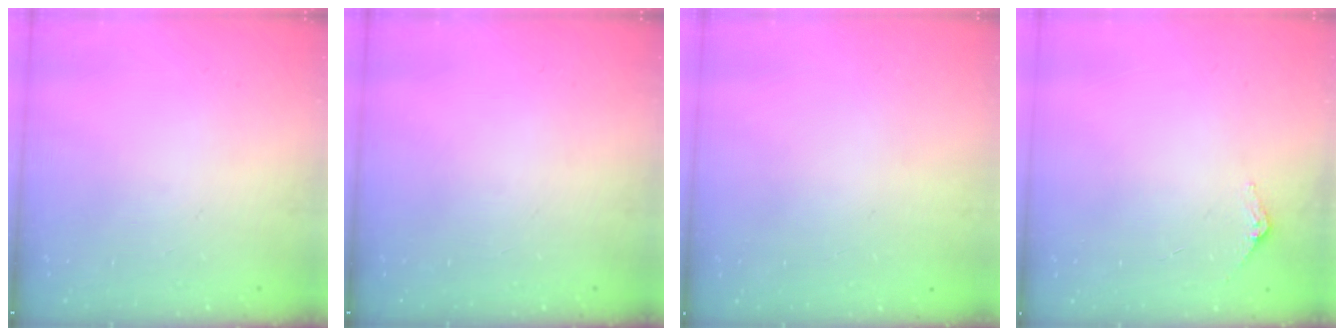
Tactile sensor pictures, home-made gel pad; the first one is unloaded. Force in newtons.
{"total": 0.0}
{"total": 0.7, "press": 0.3, "slide": 0.7}
{"total": 2.9, "press": 2.9, "slide": 0.2}